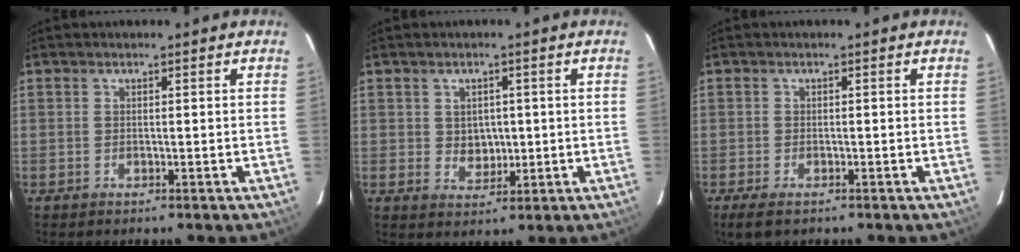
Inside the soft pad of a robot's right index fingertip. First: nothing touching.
{"total": 4.0, "force": [0.3, 3.5, 2.0], "torque": [-0.030, 0.002, 0.012]}
{"total": 3.7, "force": [-2.5, 1.4, 2.3], "torque": [-0.054, -0.013, -0.045]}